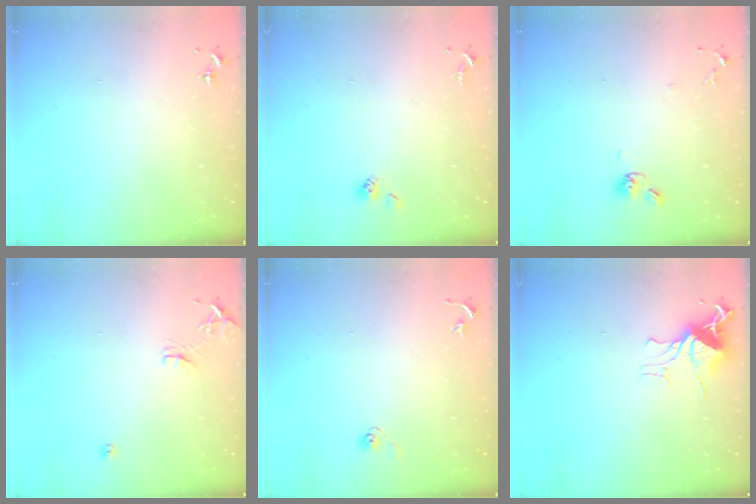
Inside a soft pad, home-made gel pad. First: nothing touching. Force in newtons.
{"total": 4.4, "press": 3.7, "slide": 2.4}
{"total": 7.1, "press": 6.8, "slide": 2.1}
{"total": 8.6, "press": 8.6, "slide": 0.8}
{"total": 3.7, "press": 3.2, "slide": 1.9}
{"total": 11.3, "press": 11.3, "slide": 0.9}